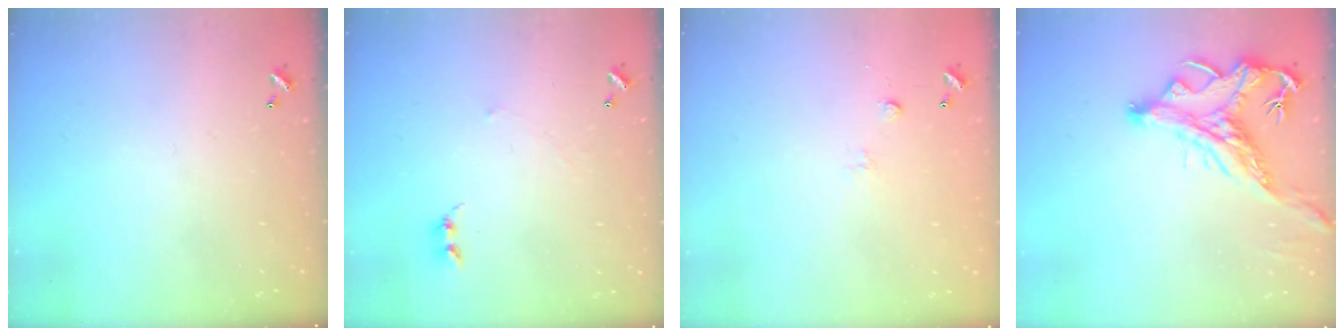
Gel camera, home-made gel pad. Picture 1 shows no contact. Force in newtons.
{"total": 2.3, "press": 2.3, "slide": 0.3}
{"total": 4.9, "press": 4.9, "slide": 0.7}
{"total": 2.9, "press": 2.5, "slide": 1.4}